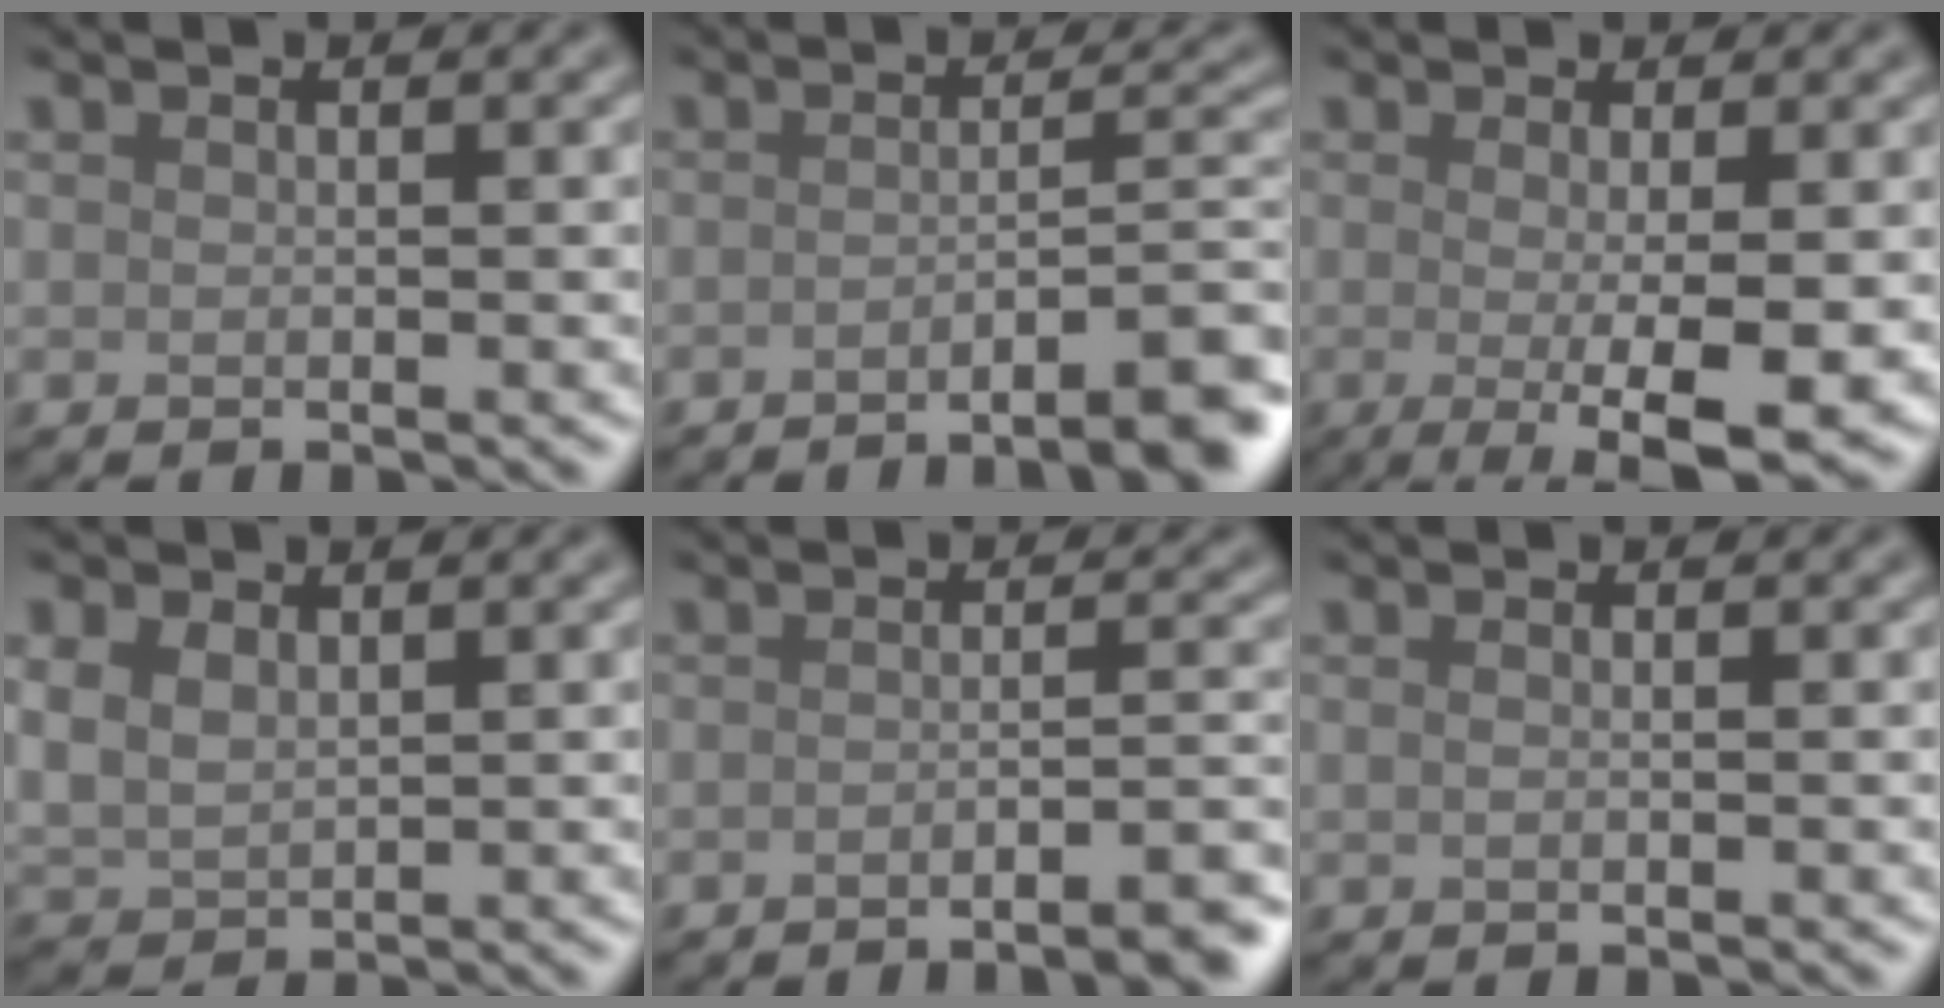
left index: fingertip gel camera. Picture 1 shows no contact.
{"total": 6.5, "force": [-4.2, 1.4, 4.9], "torque": [-0.044, 0.016, -0.059]}
{"total": 6.5, "force": [-1.3, 1.4, 6.2], "torque": [-0.088, -0.014, -0.016]}
{"total": 2.8, "force": [1.1, 2.0, 1.6], "torque": [-0.040, -0.003, 0.028]}
{"total": 5.1, "force": [-3.9, 1.0, 3.2], "torque": [-0.027, 0.014, -0.054]}
{"total": 0.7, "force": [-0.1, 0.3, 0.6], "torque": [-0.009, -0.004, -0.004]}